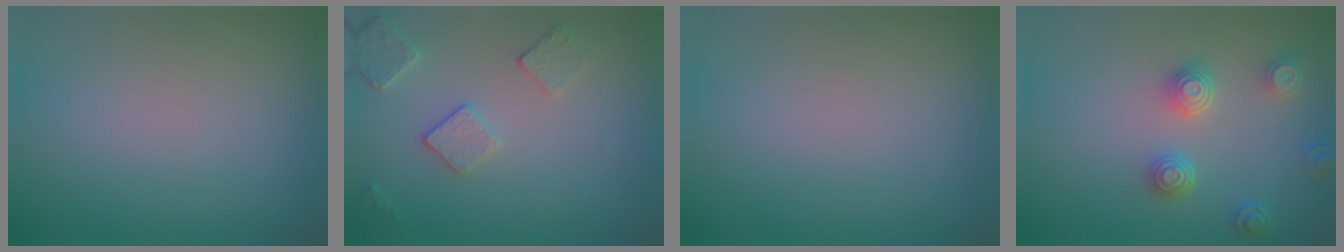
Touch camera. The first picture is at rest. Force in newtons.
{"total": 2.6, "press": 2.5, "slide": 0.8}
{"total": 0.0}
{"total": 3.8, "press": 3.2, "slide": 2.1}